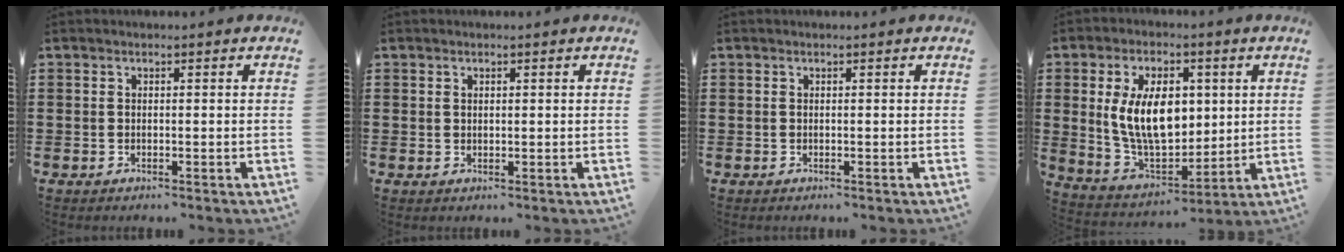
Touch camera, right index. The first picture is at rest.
{"total": 0.6, "force": [0.4, 0.4, 0.3], "torque": [-0.006, 0.003, 0.008]}
{"total": 0.0}
{"total": 11.9, "force": [2.0, 7.2, 9.2], "torque": [-0.194, 0.006, 0.034]}